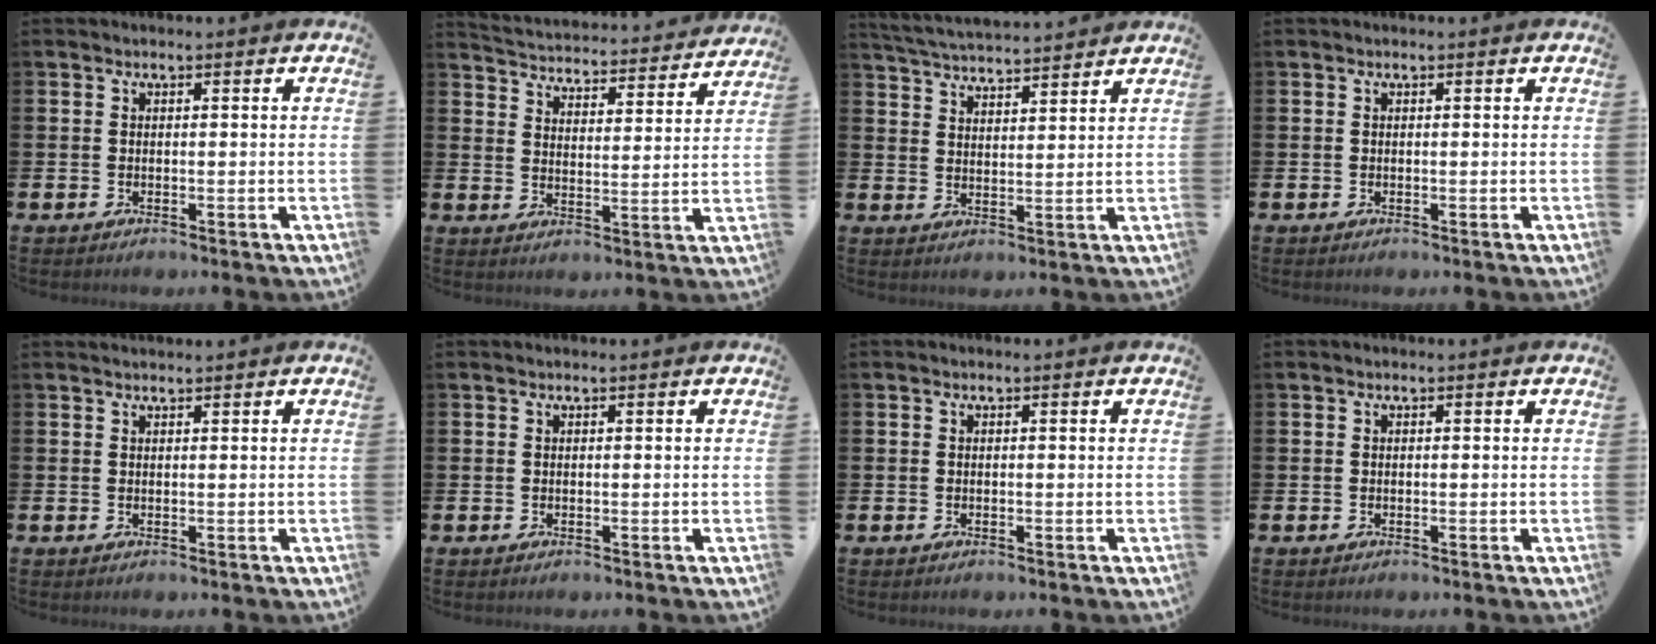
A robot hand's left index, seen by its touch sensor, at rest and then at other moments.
{"total": 4.4, "force": [4.4, 0.6, 0.2], "torque": [-0.020, -0.044, 0.070]}
{"total": 4.6, "force": [4.6, 0.2, 0.1], "torque": [-0.021, -0.029, 0.081]}
{"total": 0.0}
{"total": 0.7, "force": [0.7, -0.1, 0.0], "torque": [0.004, -0.003, 0.013]}
{"total": 0.0}
{"total": 0.0}
{"total": 0.0}